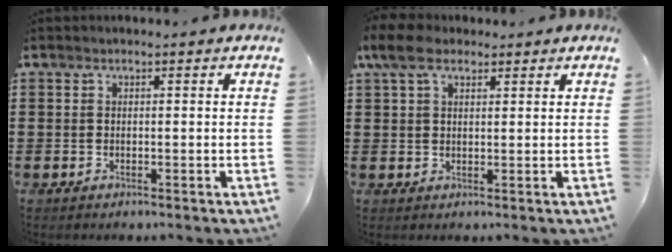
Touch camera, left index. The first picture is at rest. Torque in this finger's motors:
{"motor_torque": [2.14, 0.00, 0.91, 0.21]}